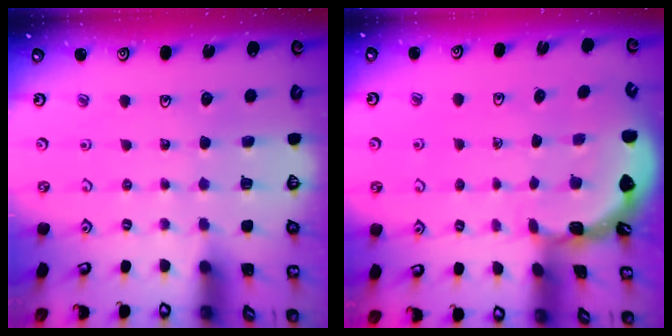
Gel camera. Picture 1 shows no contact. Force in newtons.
{"total": 1.6, "press": 1.6, "slide": 0.1}